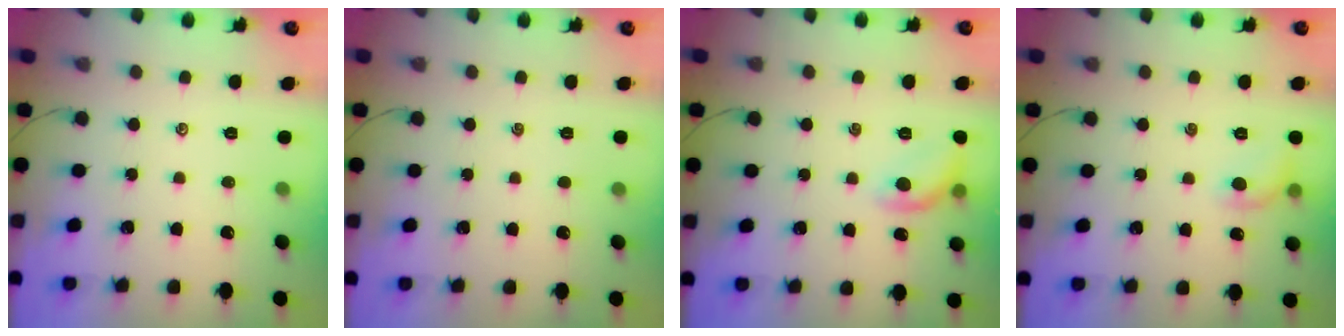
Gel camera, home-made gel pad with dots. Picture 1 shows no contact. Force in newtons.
{"total": 0.0}
{"total": 8.9, "press": 8.9, "slide": 0.6}
{"total": 6.6, "press": 6.5, "slide": 1.3}